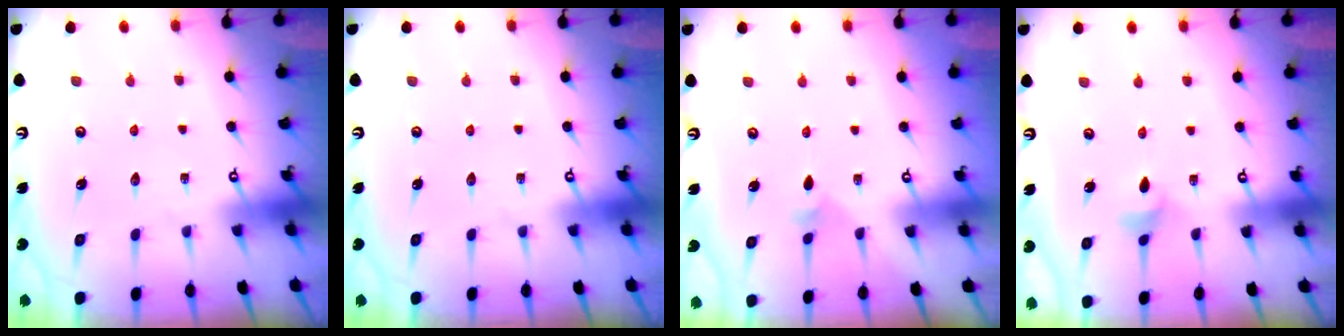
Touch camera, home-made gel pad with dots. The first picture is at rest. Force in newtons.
{"total": 0.0}
{"total": 2.2, "press": 2.1, "slide": 0.6}
{"total": 2.9, "press": 2.9, "slide": 0.5}